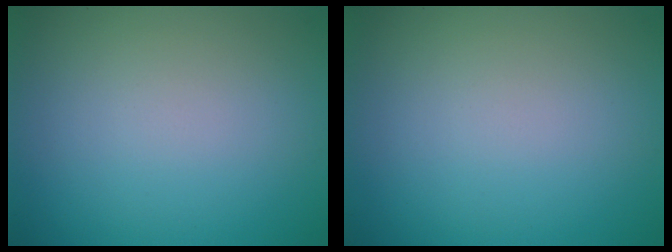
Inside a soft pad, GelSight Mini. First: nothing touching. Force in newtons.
{"total": 0.0}